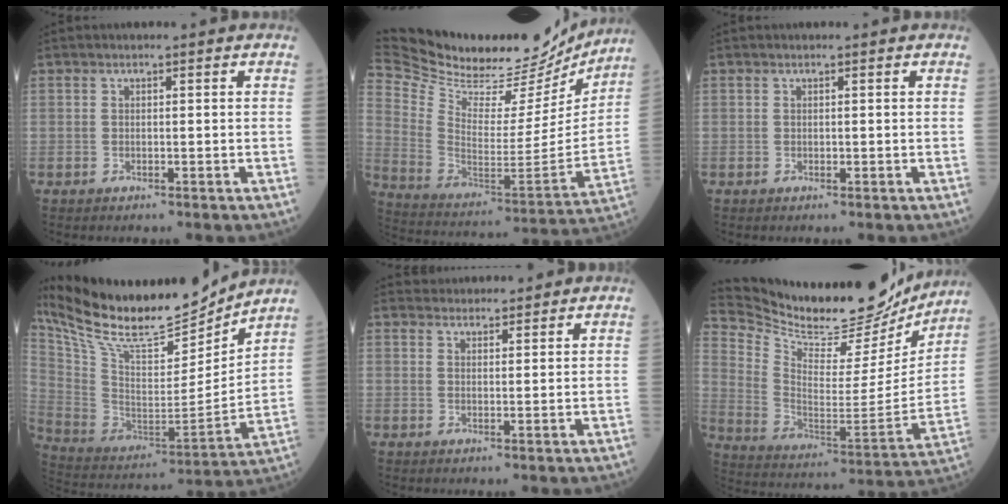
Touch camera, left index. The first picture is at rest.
{"total": 31.9, "force": [28.0, 8.0, 13.0], "torque": [-0.242, -0.046, 0.407]}
{"total": 0.0}
{"total": 23.1, "force": [20.5, 3.6, 10.1], "torque": [-0.198, -0.019, 0.347]}
{"total": 3.6, "force": [3.5, 0.7, -0.1], "torque": [-0.001, 0.021, 0.055]}
{"total": 27.0, "force": [24.5, 5.5, 9.9], "torque": [-0.179, -0.049, 0.360]}